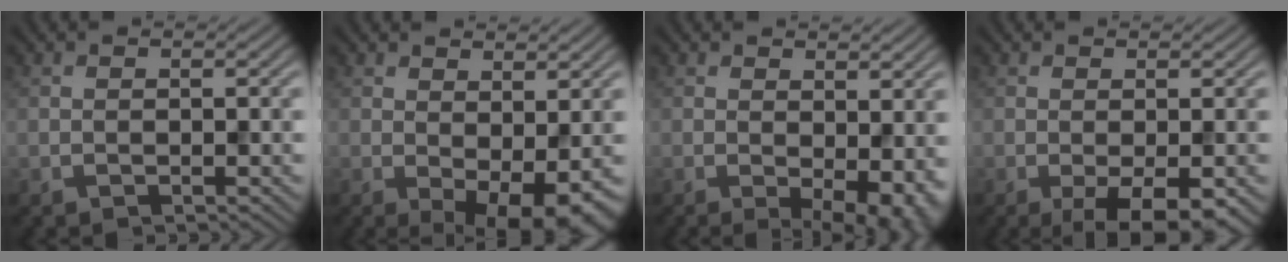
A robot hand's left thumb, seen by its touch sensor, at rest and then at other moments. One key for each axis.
{"total": 6.0, "fx": -0.4, "fy": 2.6, "fz": 5.4, "tx": -0.083, "ty": -0.010, "tz": 0.005}
{"total": 5.4, "fx": -0.3, "fy": 2.4, "fz": 4.9, "tx": -0.068, "ty": -0.011, "tz": 0.006}
{"total": 5.2, "fx": -2.0, "fy": 1.5, "fz": 4.5, "tx": -0.071, "ty": -0.004, "tz": -0.027}